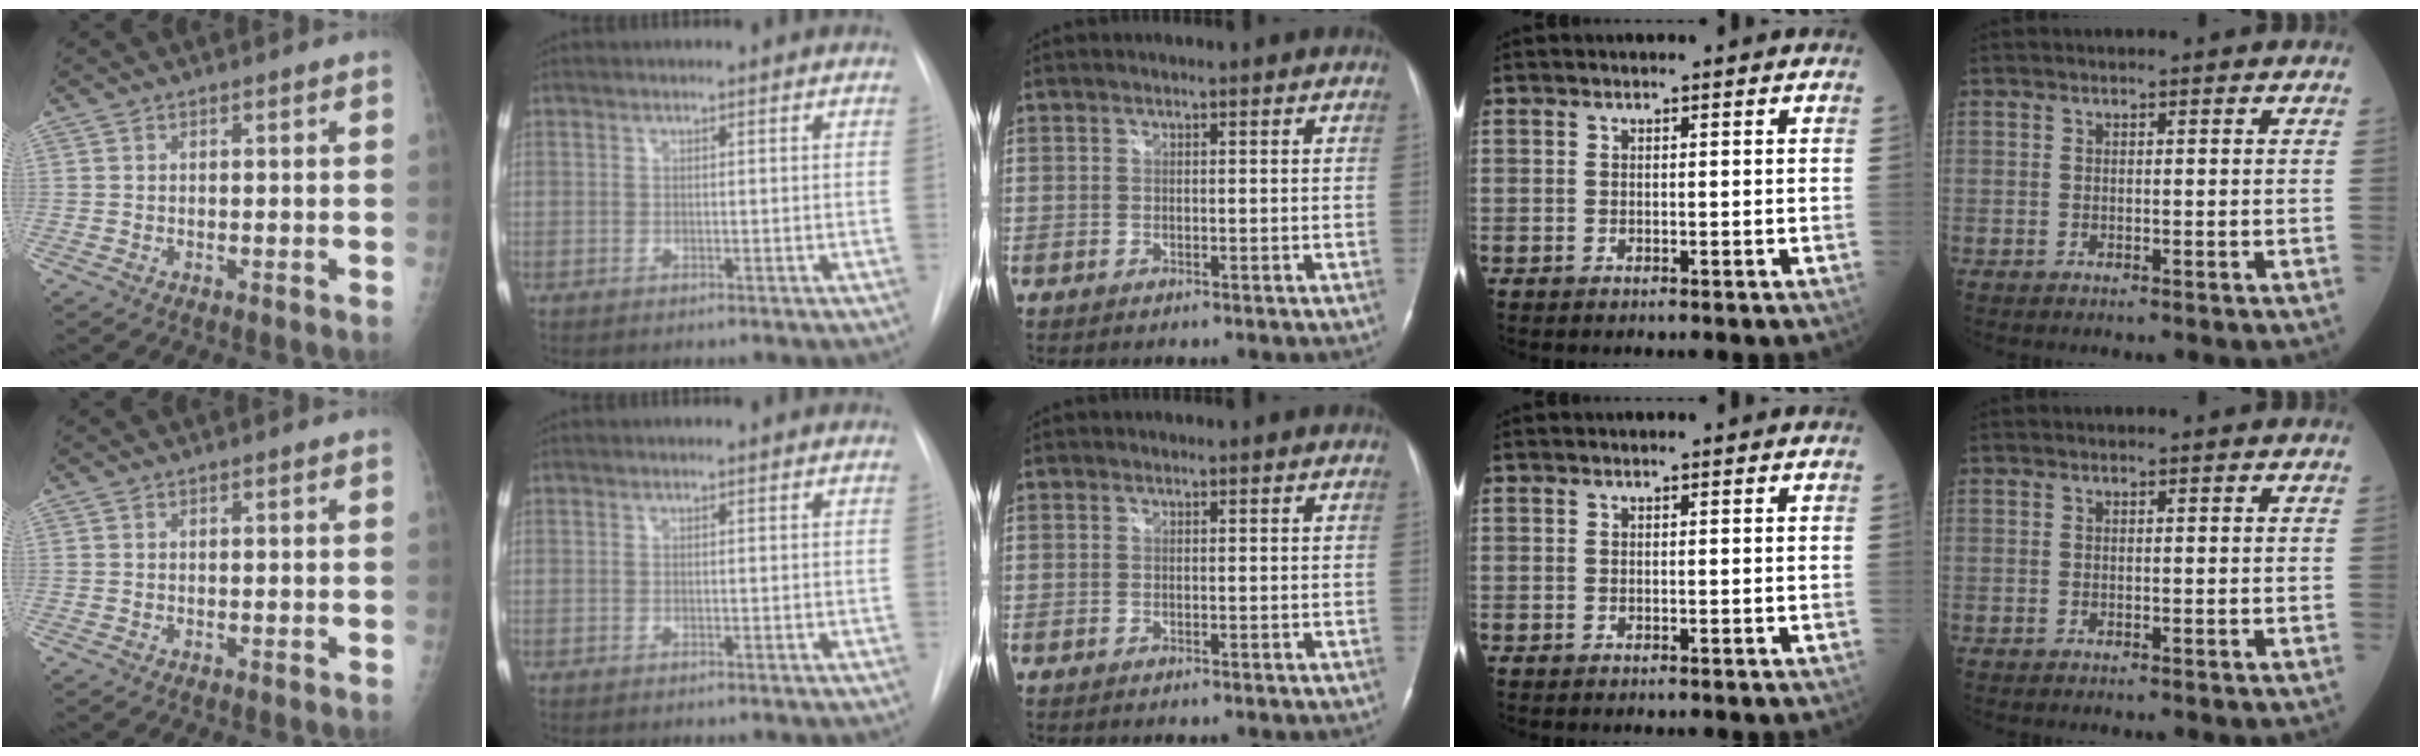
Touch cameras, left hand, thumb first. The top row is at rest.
{}